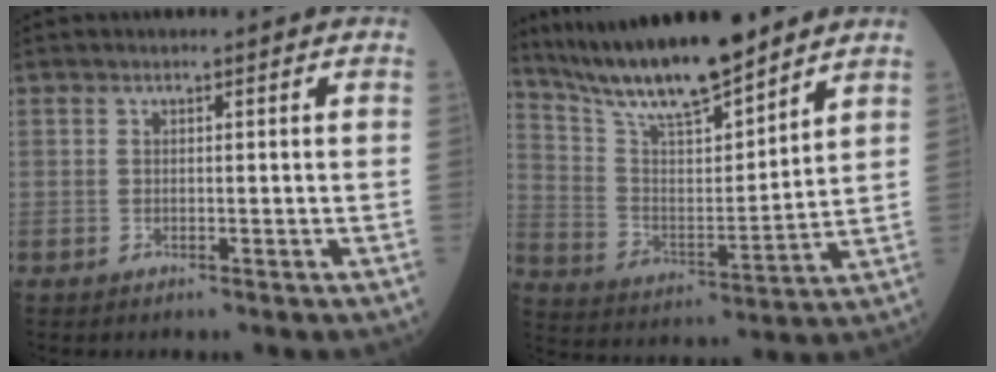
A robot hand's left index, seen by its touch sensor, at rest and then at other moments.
{"total": 15.9, "force": [13.5, 2.0, 8.1], "torque": [-0.152, -0.001, 0.251]}